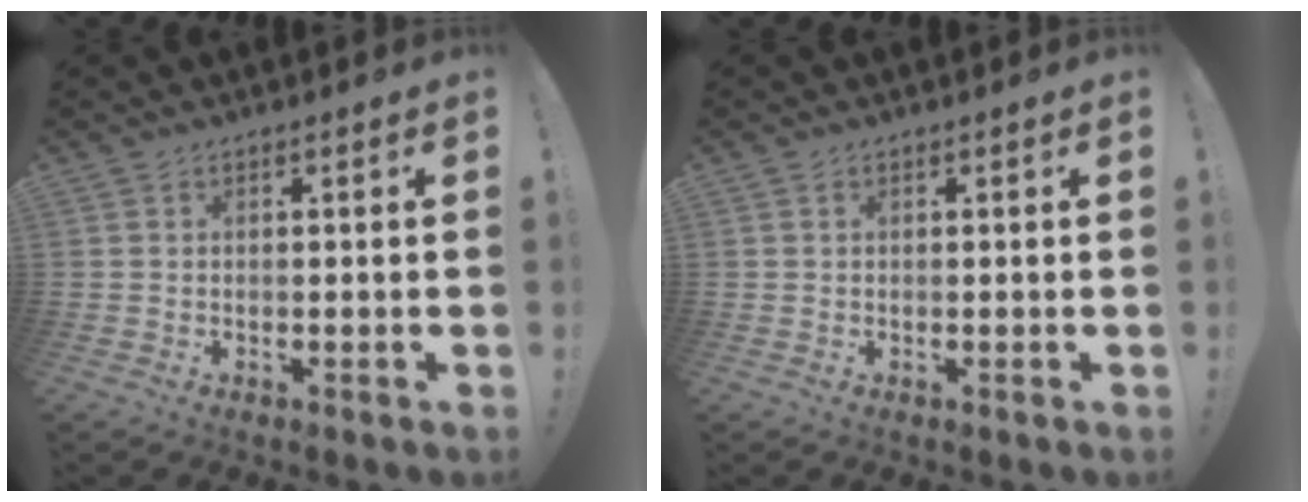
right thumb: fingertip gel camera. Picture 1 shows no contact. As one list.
[{"total": 0.5, "force": [0.2, 0.5, 0.1], "torque": [-0.001, 0.002, 0.004]}]